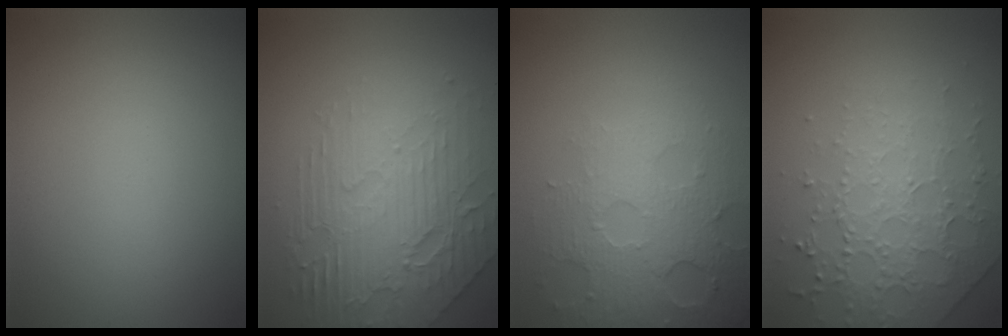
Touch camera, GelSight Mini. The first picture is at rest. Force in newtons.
{"total": 6.3, "press": 4.6, "slide": 4.3}
{"total": 4.2, "press": 4.1, "slide": 0.9}
{"total": 3.7, "press": 3.6, "slide": 1.1}